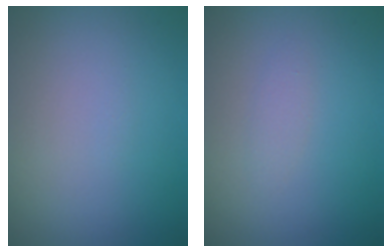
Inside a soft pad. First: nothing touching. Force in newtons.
{"total": 0.8, "press": 0.8, "slide": 0.0}